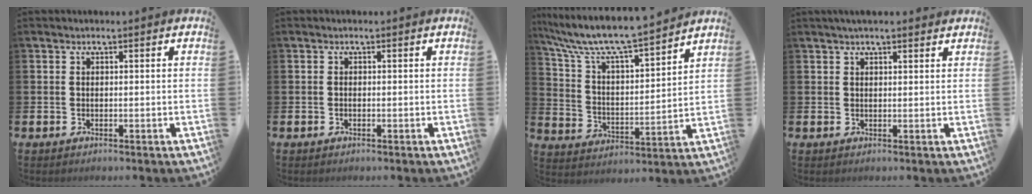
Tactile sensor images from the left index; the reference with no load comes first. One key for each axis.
{"total": 0.0}
{"total": 9.1, "fx": 8.3, "fy": 0.9, "fz": 3.5, "tx": -0.107, "ty": -0.058, "tz": 0.140}
{"total": 2.2, "fx": 2.1, "fy": 0.3, "fz": 0.8, "tx": -0.008, "ty": -0.006, "tz": 0.035}